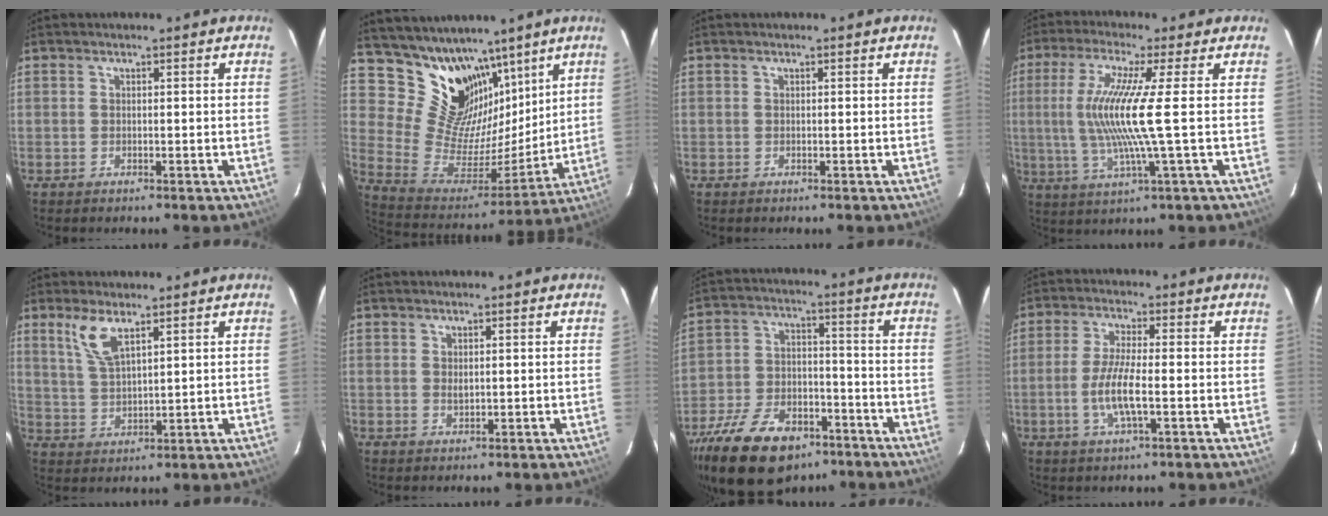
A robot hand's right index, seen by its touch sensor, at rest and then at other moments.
{"total": 17.8, "force": [12.5, 10.7, 6.8], "torque": [-0.149, -0.007, 0.244]}
{"total": 0.0}
{"total": 11.8, "force": [0.2, -1.6, 11.7], "torque": [-0.231, -0.011, 0.008]}
{"total": 7.4, "force": [4.2, 4.2, 4.3], "torque": [-0.080, 0.011, 0.085]}
{"total": 1.1, "force": [0.3, 0.6, 0.8], "torque": [-0.012, 0.002, 0.007]}
{"total": 20.7, "force": [-13.6, 11.1, 11.0], "torque": [-0.240, -0.009, -0.219]}
{"total": 7.2, "force": [-1.8, 1.1, 6.9], "torque": [-0.140, -0.004, -0.037]}